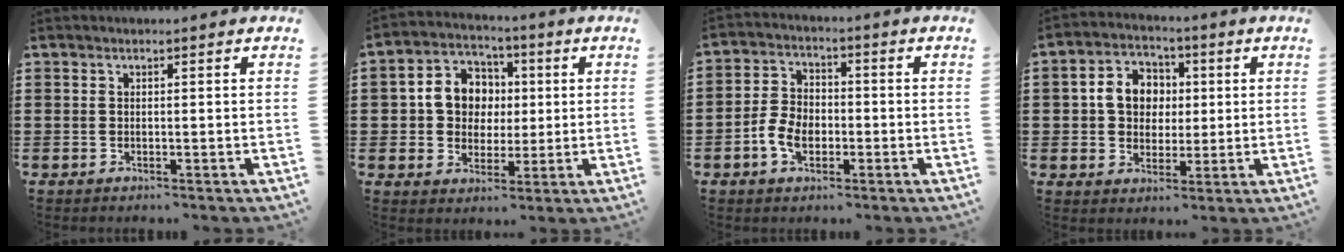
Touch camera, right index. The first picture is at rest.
{"total": 7.6, "force": [0.6, 6.8, 3.3], "torque": [-0.088, 0.020, 0.007]}
{"total": 5.5, "force": [-2.1, 3.7, 3.4], "torque": [-0.085, 0.005, -0.043]}
{"total": 6.9, "force": [0.7, 6.0, 3.3], "torque": [-0.078, 0.018, 0.009]}